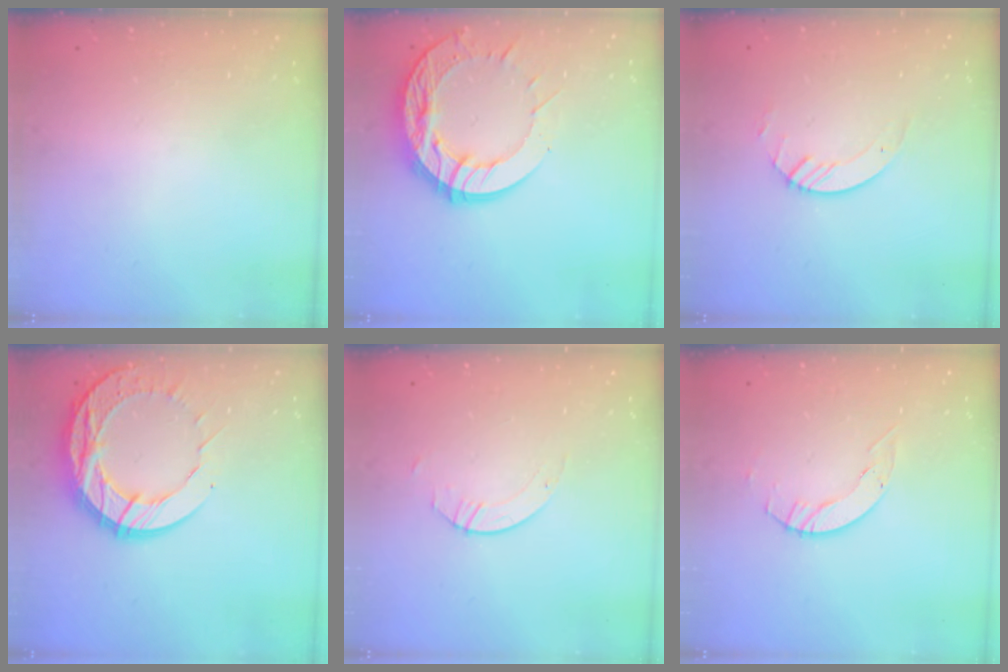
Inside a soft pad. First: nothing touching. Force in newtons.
{"total": 15.9, "press": 15.8, "slide": 1.4}
{"total": 3.9, "press": 3.9, "slide": 0.4}
{"total": 16.1, "press": 16.1, "slide": 1.3}
{"total": 2.1, "press": 2.1, "slide": 0.1}
{"total": 4.0, "press": 4.0, "slide": 0.5}